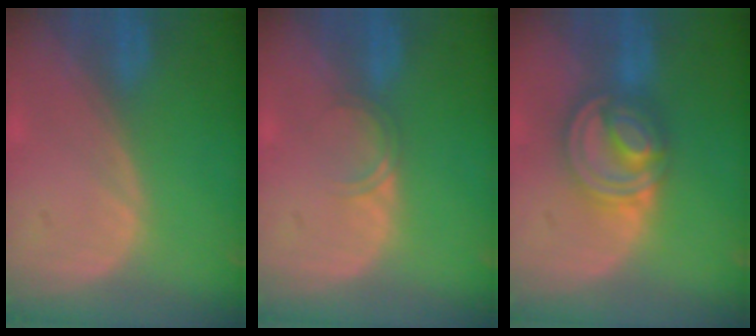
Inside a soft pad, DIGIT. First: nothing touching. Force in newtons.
{"total": 1.7, "press": 1.7, "slide": 0.3}
{"total": 8.3, "press": 7.0, "slide": 4.5}